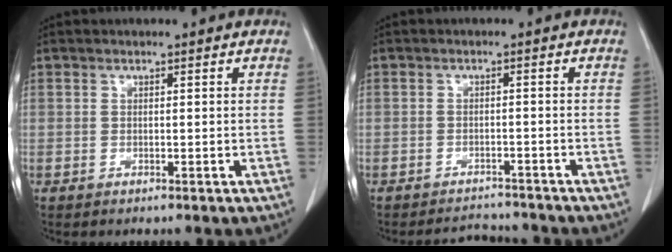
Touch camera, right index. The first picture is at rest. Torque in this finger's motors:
{"motor_torque": [-0.04, -0.03, -0.12, -0.04]}